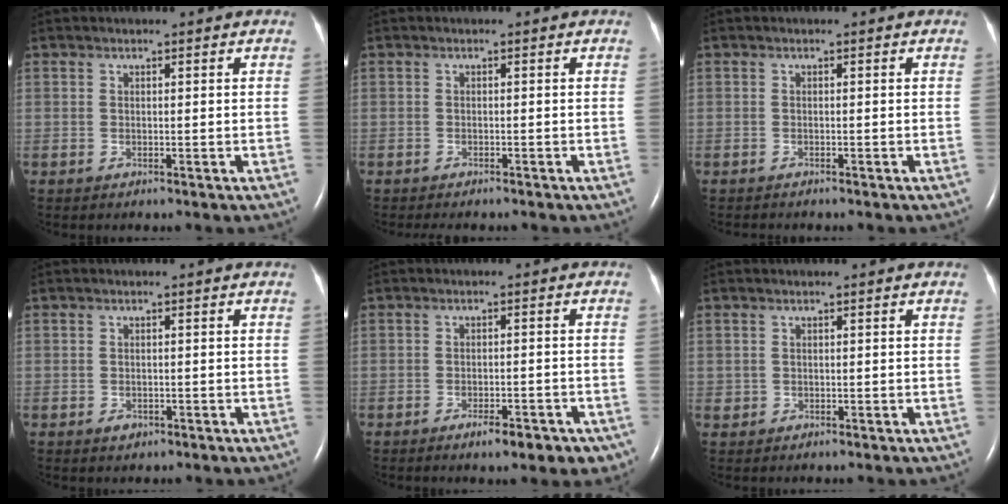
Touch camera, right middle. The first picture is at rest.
{"total": 3.8, "force": [-3.4, 0.9, 1.5], "torque": [-0.018, -0.006, -0.042]}
{"total": 2.0, "force": [-1.8, 0.3, 0.8], "torque": [-0.016, -0.004, -0.021]}
{"total": 1.2, "force": [-0.7, 0.9, 0.5], "torque": [-0.010, 0.001, -0.006]}
{"total": 6.1, "force": [-4.1, 2.0, 4.0], "torque": [-0.039, 0.000, -0.053]}
{"total": 0.7, "force": [-0.1, 0.7, 0.1], "torque": [0.002, 0.004, -0.001]}